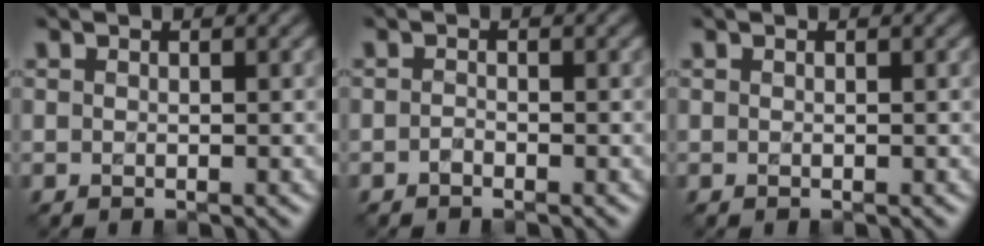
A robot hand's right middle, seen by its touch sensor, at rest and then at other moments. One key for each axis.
{"total": 0.6, "fx": -0.5, "fy": 0.2, "fz": 0.3, "tx": -0.006, "ty": 0.000, "tz": -0.010}
{"total": 0.0}